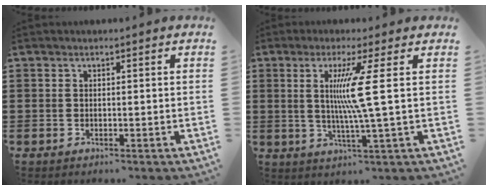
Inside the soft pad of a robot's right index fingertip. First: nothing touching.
{"total": 8.2, "force": [1.1, -1.3, 8.0], "torque": [-0.166, -0.015, 0.004]}